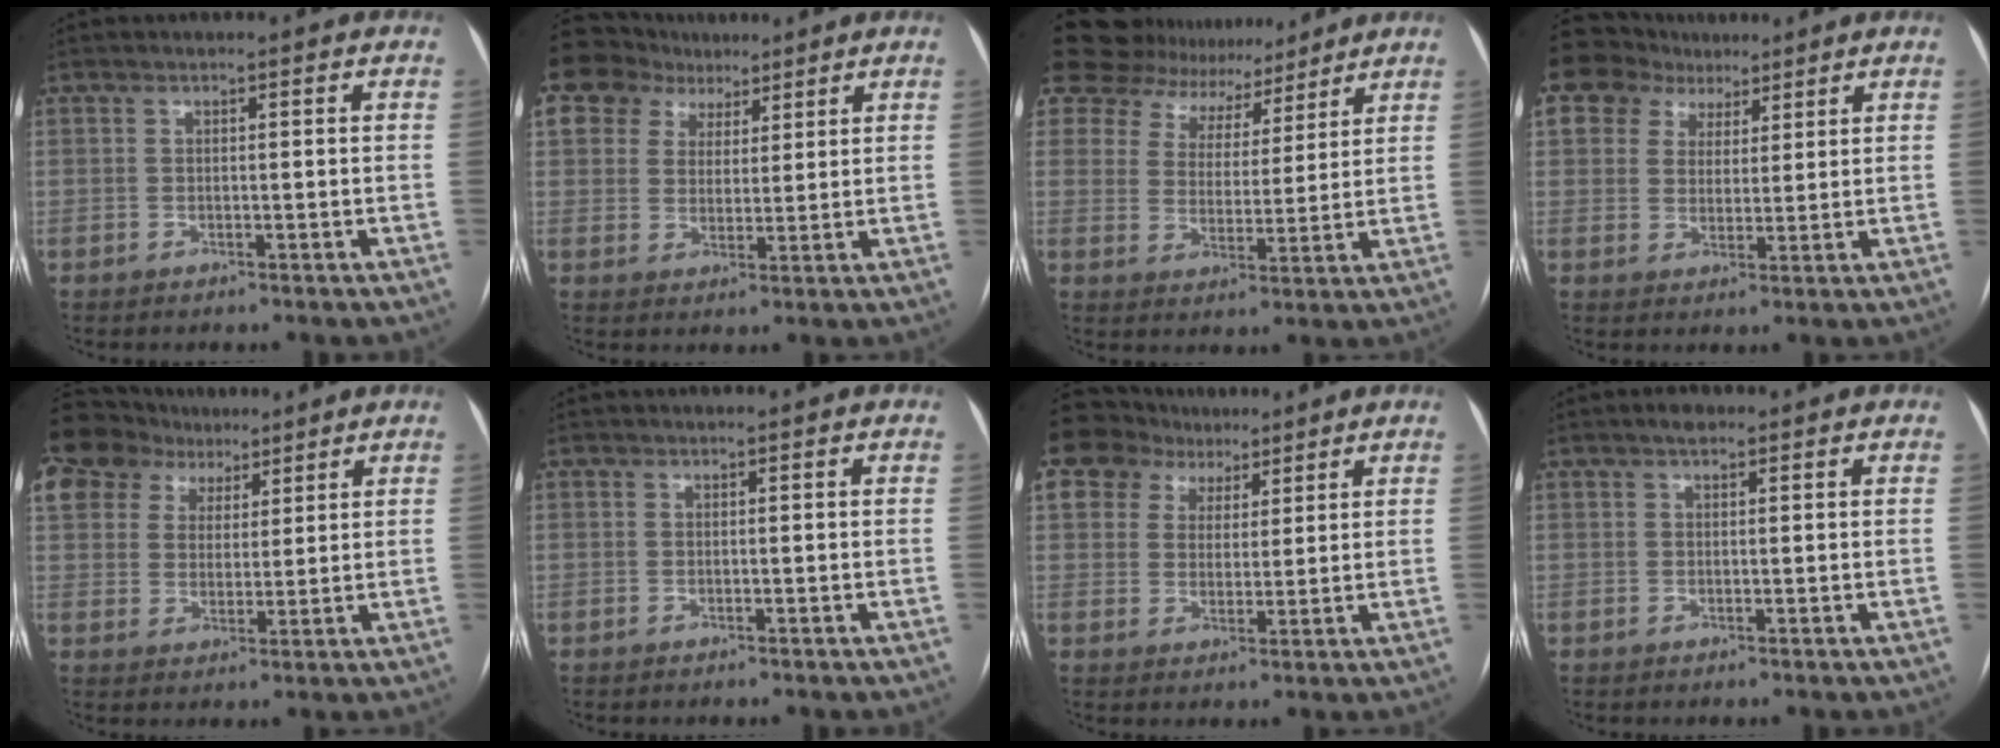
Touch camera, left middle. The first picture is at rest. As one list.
[{"total": 8.1, "force": [5.5, 5.7, 1.7], "torque": [-0.032, 0.031, 0.099]}, {"total": 14.4, "force": [12.9, 5.8, 3.0], "torque": [-0.059, 0.021, 0.189]}, {"total": 6.7, "force": [4.8, 4.6, 1.0], "torque": [-0.009, 0.026, 0.085]}, {"total": 15.6, "force": [10.9, 9.8, 5.4], "torque": [-0.160, 0.055, 0.204]}, {"total": 0.0}, {"total": 7.4, "force": [5.1, 5.1, 1.2], "torque": [-0.017, 0.026, 0.093]}, {"total": 1.7, "force": [1.2, 0.6, 1.1], "torque": [-0.019, 0.011, 0.018]}]